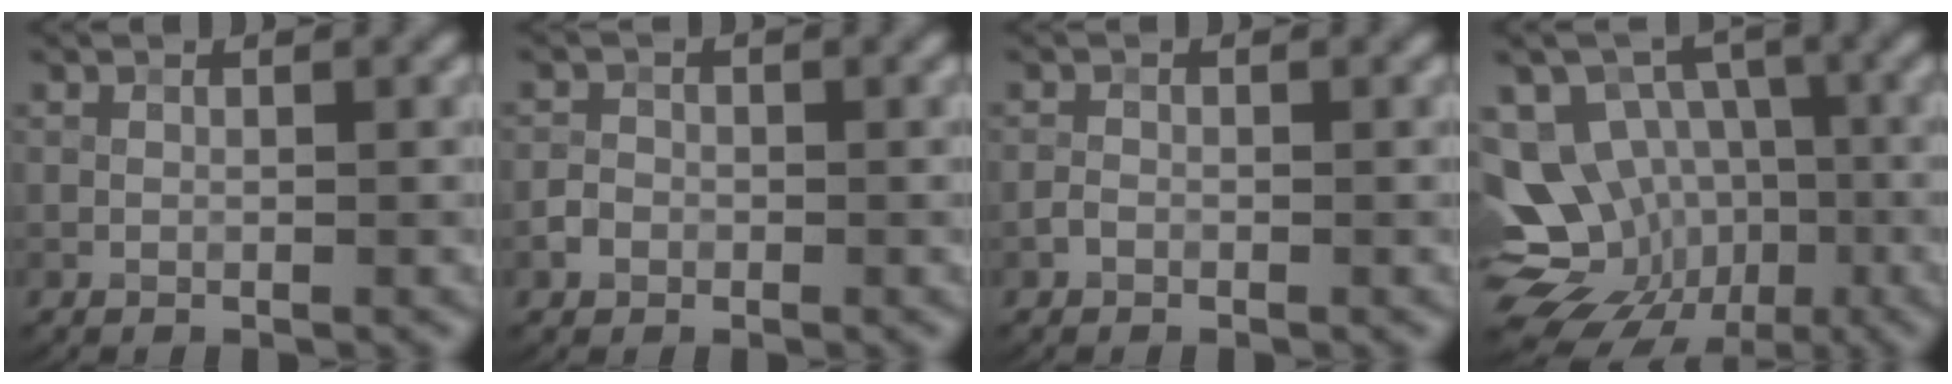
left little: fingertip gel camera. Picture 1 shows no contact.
{"total": 1.4, "force": [-0.6, 1.2, 0.5], "torque": [-0.006, 0.002, -0.015]}
{"total": 0.8, "force": [-0.4, 0.5, 0.4], "torque": [-0.008, 0.003, -0.012]}
{"total": 13.7, "force": [-5.5, 11.1, 5.8], "torque": [-0.105, -0.011, -0.087]}